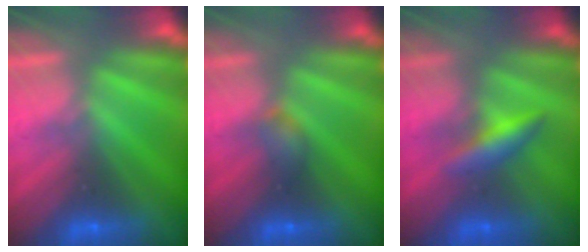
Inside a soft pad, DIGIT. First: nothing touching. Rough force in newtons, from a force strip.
{"total": 2.2}
{"total": 2.5}